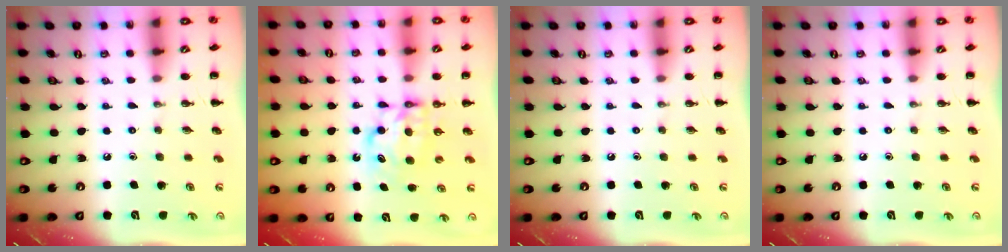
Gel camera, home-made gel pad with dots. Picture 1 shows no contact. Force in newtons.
{"total": 6.4, "press": 6.4, "slide": 0.2}
{"total": 0.0}
{"total": 0.0}